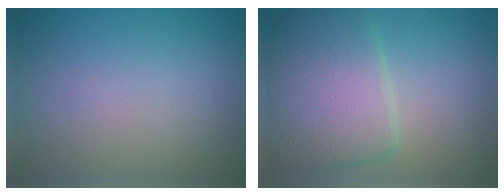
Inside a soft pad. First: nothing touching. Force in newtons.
{"total": 6.6, "press": 6.6, "slide": 0.3}